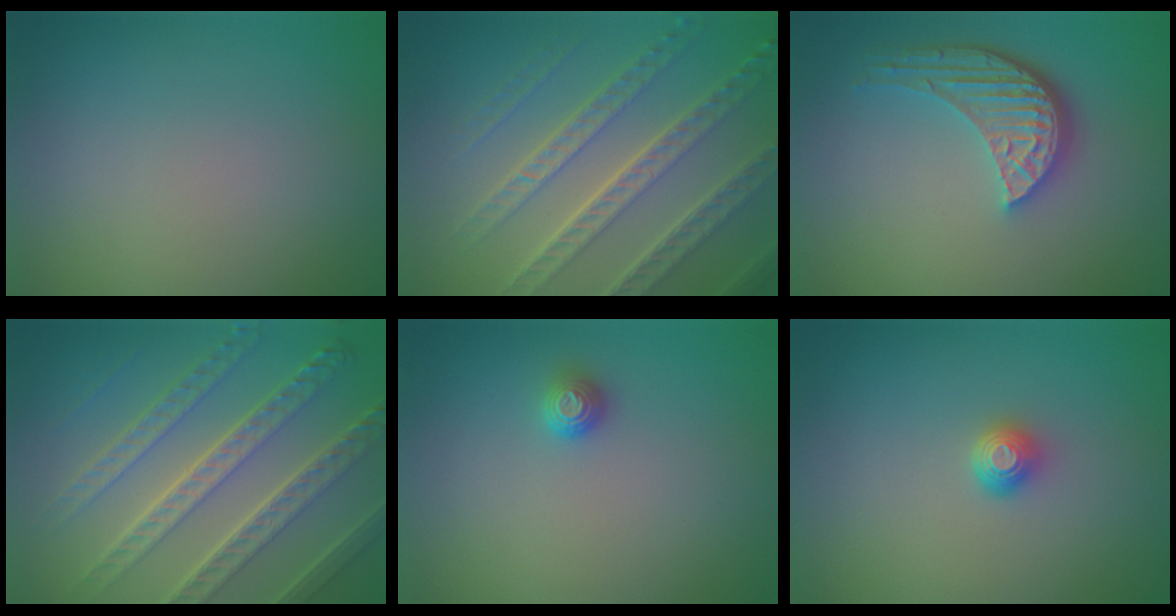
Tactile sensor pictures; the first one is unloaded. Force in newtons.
{"total": 7.5, "press": 5.3, "slide": 5.3}
{"total": 5.1, "press": 3.8, "slide": 3.4}
{"total": 8.4, "press": 6.2, "slide": 5.8}
{"total": 1.1, "press": 1.1, "slide": 0.4}
{"total": 1.4, "press": 1.2, "slide": 0.7}